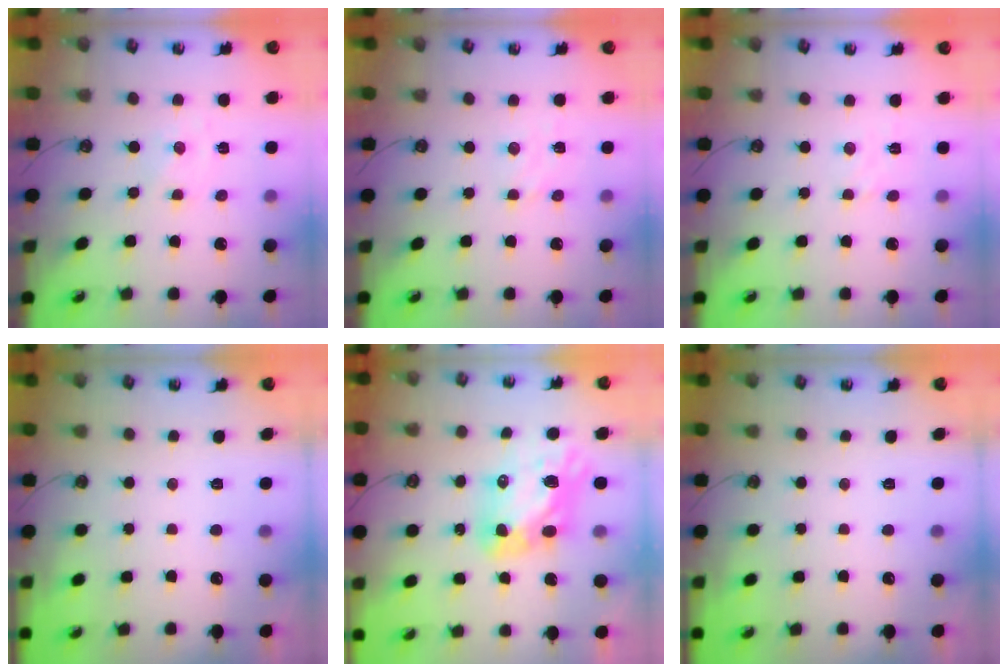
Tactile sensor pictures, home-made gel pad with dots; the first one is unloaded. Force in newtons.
{"total": 3.9, "press": 3.9, "slide": 0.3}
{"total": 2.4, "press": 2.4, "slide": 0.2}
{"total": 0.0}
{"total": 11.0, "press": 10.9, "slide": 1.3}
{"total": 0.0}